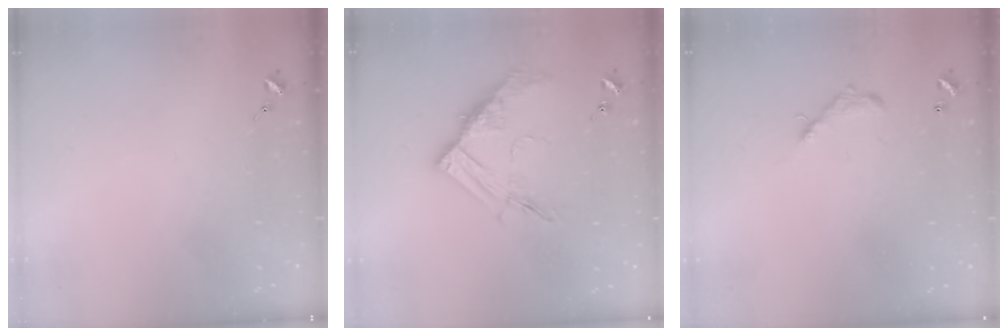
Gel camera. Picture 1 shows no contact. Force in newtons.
{"total": 12.4, "press": 12.4, "slide": 0.9}
{"total": 5.8, "press": 5.8, "slide": 0.3}